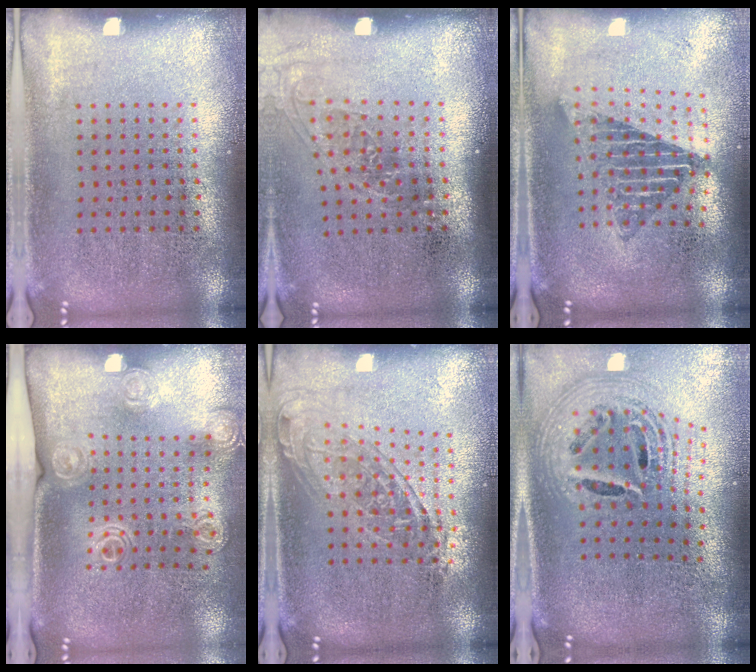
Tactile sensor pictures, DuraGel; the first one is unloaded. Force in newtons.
{"total": 1.3, "press": 1.1, "slide": 0.8}
{"total": 1.7, "press": 1.4, "slide": 0.9}
{"total": 1.5, "press": 1.4, "slide": 0.6}
{"total": 1.6, "press": 1.2, "slide": 1.0}
{"total": 2.7, "press": 1.9, "slide": 1.9}